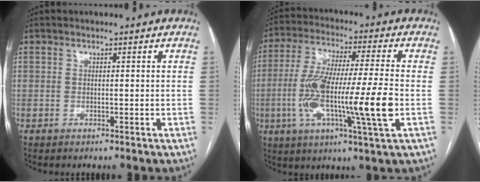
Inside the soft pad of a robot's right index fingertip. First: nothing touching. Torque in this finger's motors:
{"motor_torque": [1.67, -0.47, 0.87, 0.21]}